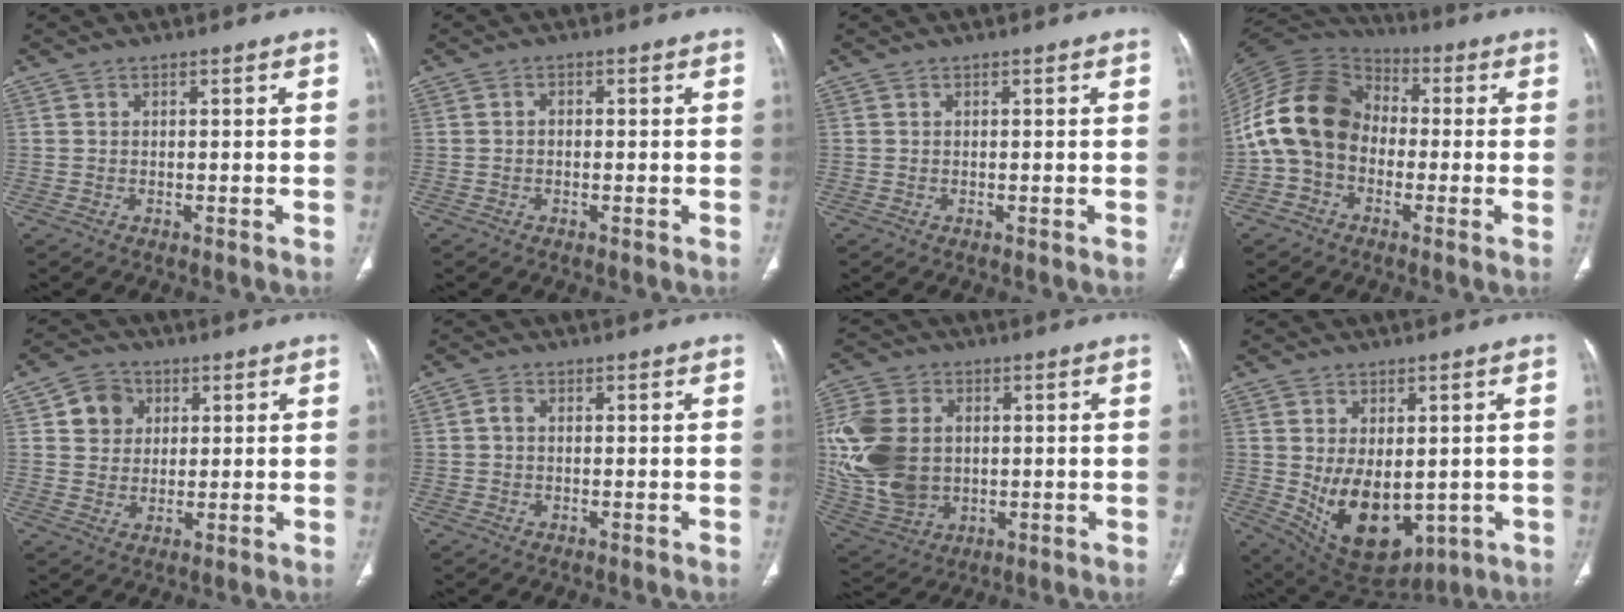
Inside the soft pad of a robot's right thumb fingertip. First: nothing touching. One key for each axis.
{"total": 1.0, "fx": -0.2, "fy": 0.8, "fz": 0.6, "tx": -0.008, "ty": 0.004, "tz": -0.005}
{"total": 0.0}
{"total": 15.2, "fx": -1.9, "fy": 11.7, "fz": 9.4, "tx": -0.173, "ty": 0.044, "tz": -0.050}
{"total": 7.1, "fx": 2.3, "fy": 6.3, "fz": 2.5, "tx": -0.013, "ty": -0.005, "tz": 0.040}
{"total": 1.5, "fx": 0.1, "fy": 1.2, "fz": 0.9, "tx": -0.014, "ty": 0.004, "tz": 0.001}
{"total": 17.5, "fx": 1.1, "fy": 13.1, "fz": 11.6, "tx": -0.235, "ty": 0.000, "tz": 0.035}
{"total": 14.2, "fx": -1.4, "fy": 8.8, "fz": 11.0, "tx": -0.155, "ty": -0.018, "tz": 0.014}